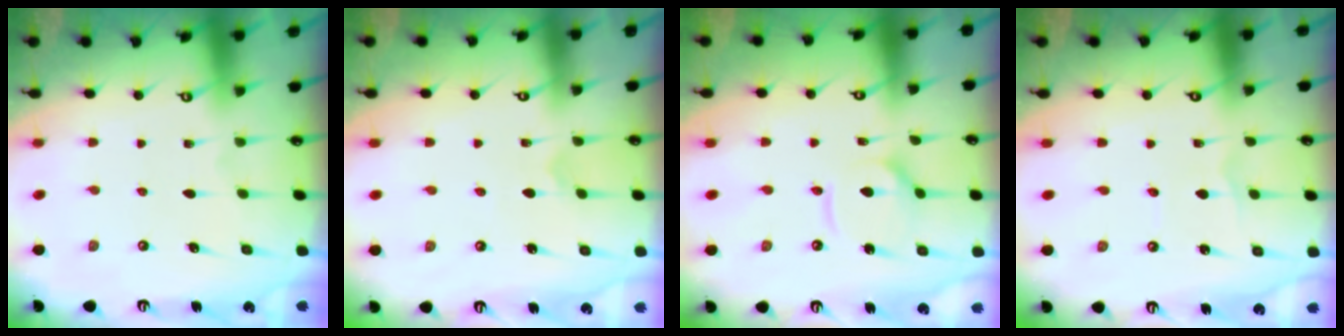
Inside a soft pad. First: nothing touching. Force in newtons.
{"total": 2.3, "press": 2.3, "slide": 0.2}
{"total": 7.2, "press": 7.2, "slide": 0.8}
{"total": 1.1, "press": 1.1, "slide": 0.0}